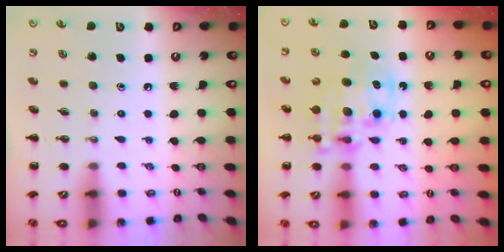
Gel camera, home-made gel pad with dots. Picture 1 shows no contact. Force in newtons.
{"total": 11.9, "press": 11.6, "slide": 2.7}